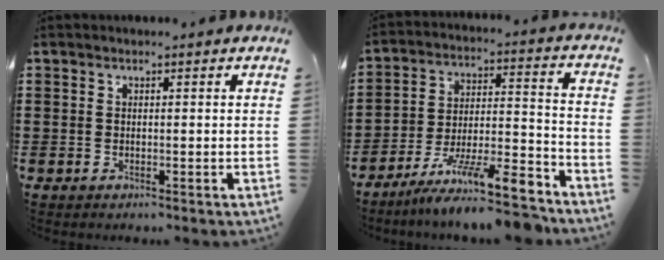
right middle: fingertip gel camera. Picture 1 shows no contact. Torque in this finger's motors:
{"motor_torque": [2.14, 0.00, 1.05, 0.21]}